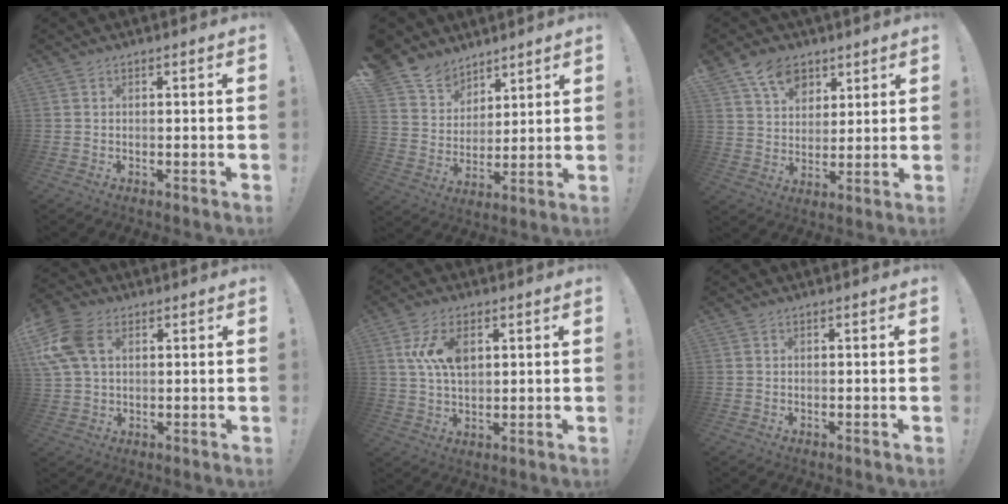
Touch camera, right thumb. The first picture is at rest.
{"total": 11.2, "force": [8.6, 7.0, 1.5], "torque": [-0.042, -0.070, 0.170]}
{"total": 11.6, "force": [7.1, 8.0, 4.6], "torque": [-0.076, -0.037, 0.138]}
{"total": 13.3, "force": [3.8, 8.9, 9.2], "torque": [-0.190, -0.003, 0.074]}
{"total": 10.0, "force": [3.2, 5.8, 7.5], "torque": [-0.143, -0.001, 0.059]}
{"total": 0.0}